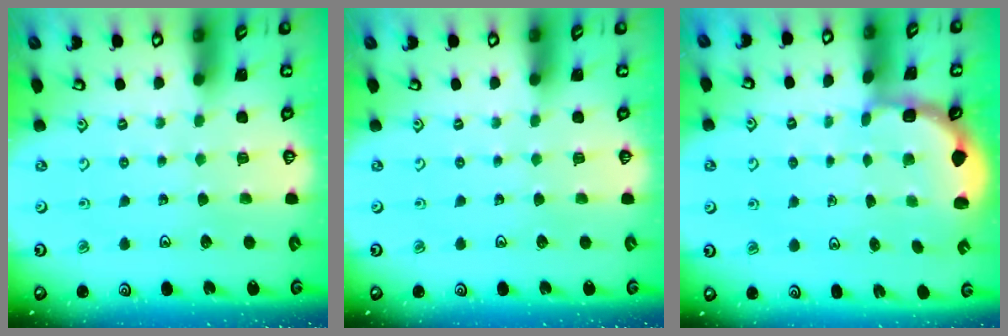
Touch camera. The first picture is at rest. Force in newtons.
{"total": 0.0}
{"total": 2.5, "press": 1.9, "slide": 1.6}